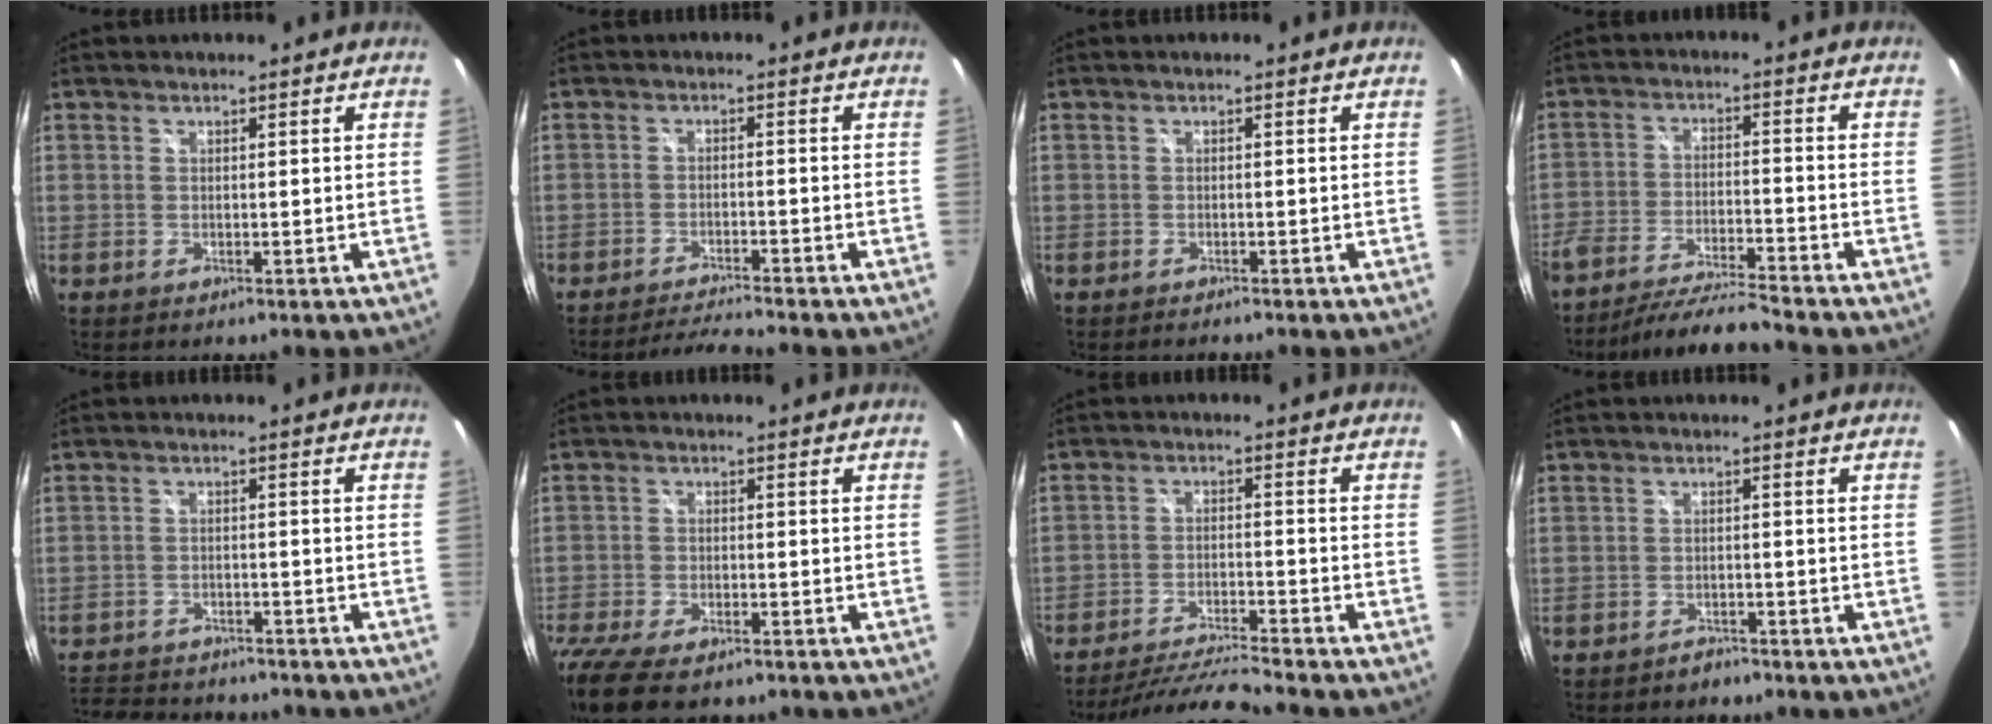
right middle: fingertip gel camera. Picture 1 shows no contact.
{"total": 5.2, "force": [-5.0, -0.6, 1.3], "torque": [-0.047, -0.001, -0.090]}
{"total": 1.5, "force": [-1.4, 0.2, 0.4], "torque": [-0.011, -0.011, -0.024]}
{"total": 9.9, "force": [-9.1, 0.0, 3.9], "torque": [-0.092, -0.011, -0.163]}
{"total": 14.2, "force": [-12.2, 5.0, 5.2], "torque": [-0.128, -0.005, -0.181]}
{"total": 13.7, "force": [-10.7, 4.8, 7.2], "torque": [-0.179, -0.050, -0.186]}
{"total": 9.6, "force": [-9.0, -1.0, 3.1], "torque": [-0.078, -0.004, -0.162]}
{"total": 2.3, "force": [-2.0, 1.1, 0.3], "torque": [-0.010, -0.002, -0.030]}